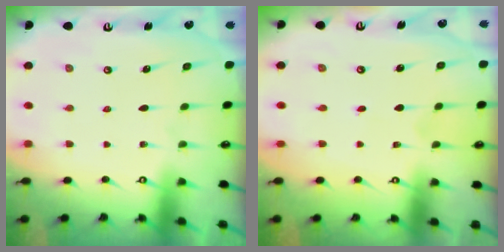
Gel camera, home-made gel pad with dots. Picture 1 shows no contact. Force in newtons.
{"total": 0.0}